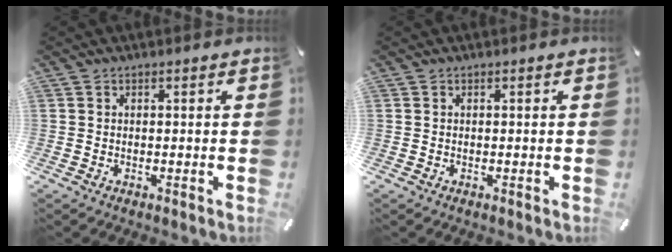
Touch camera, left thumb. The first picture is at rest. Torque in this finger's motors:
{"motor_torque": [-0.05, 0.05, 0.04, 0.04, 0.00]}